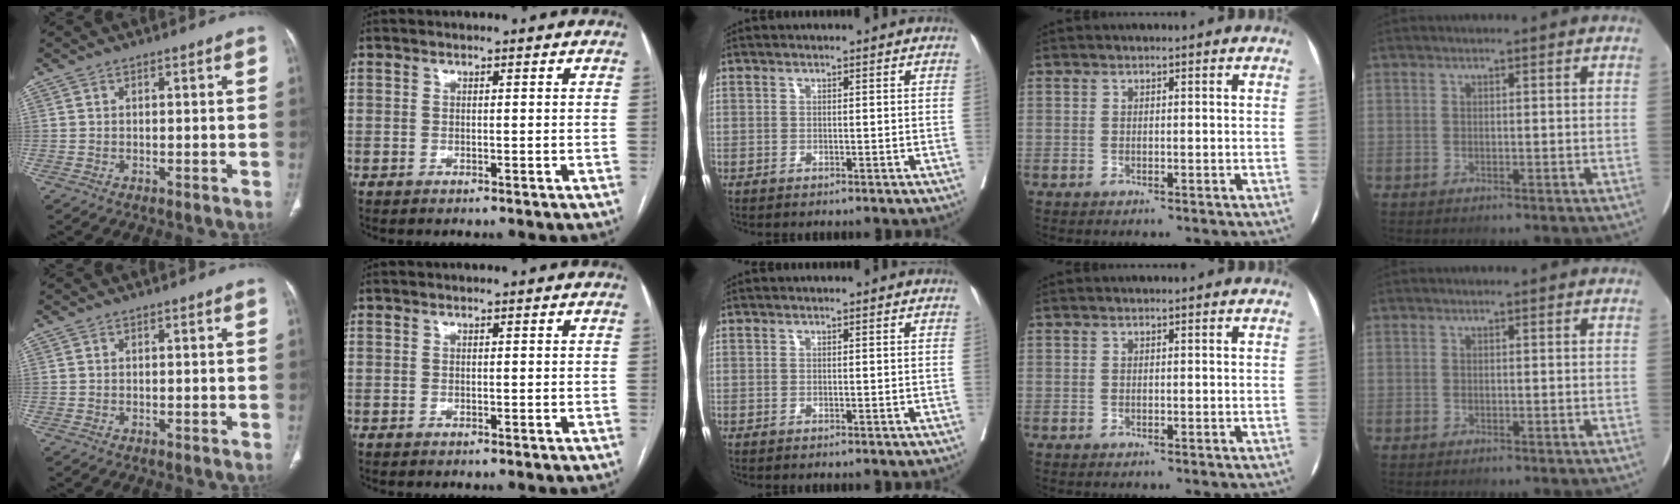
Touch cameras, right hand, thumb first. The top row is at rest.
{}